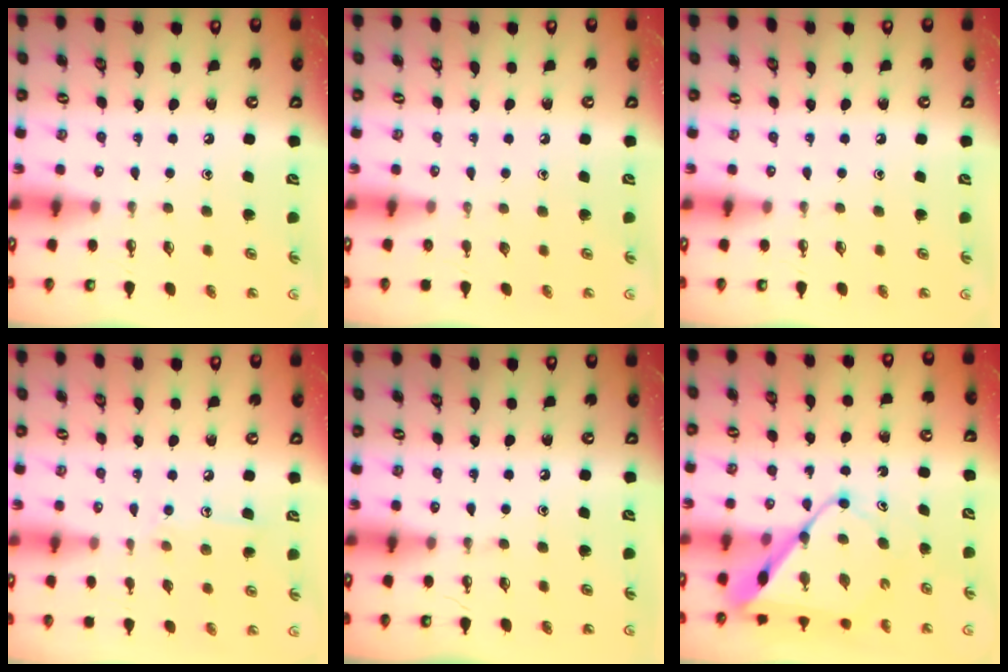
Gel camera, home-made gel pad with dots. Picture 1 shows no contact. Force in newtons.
{"total": 0.0}
{"total": 0.0}
{"total": 7.5, "press": 7.4, "slide": 0.5}
{"total": 0.0}
{"total": 12.5, "press": 12.5, "slide": 1.1}